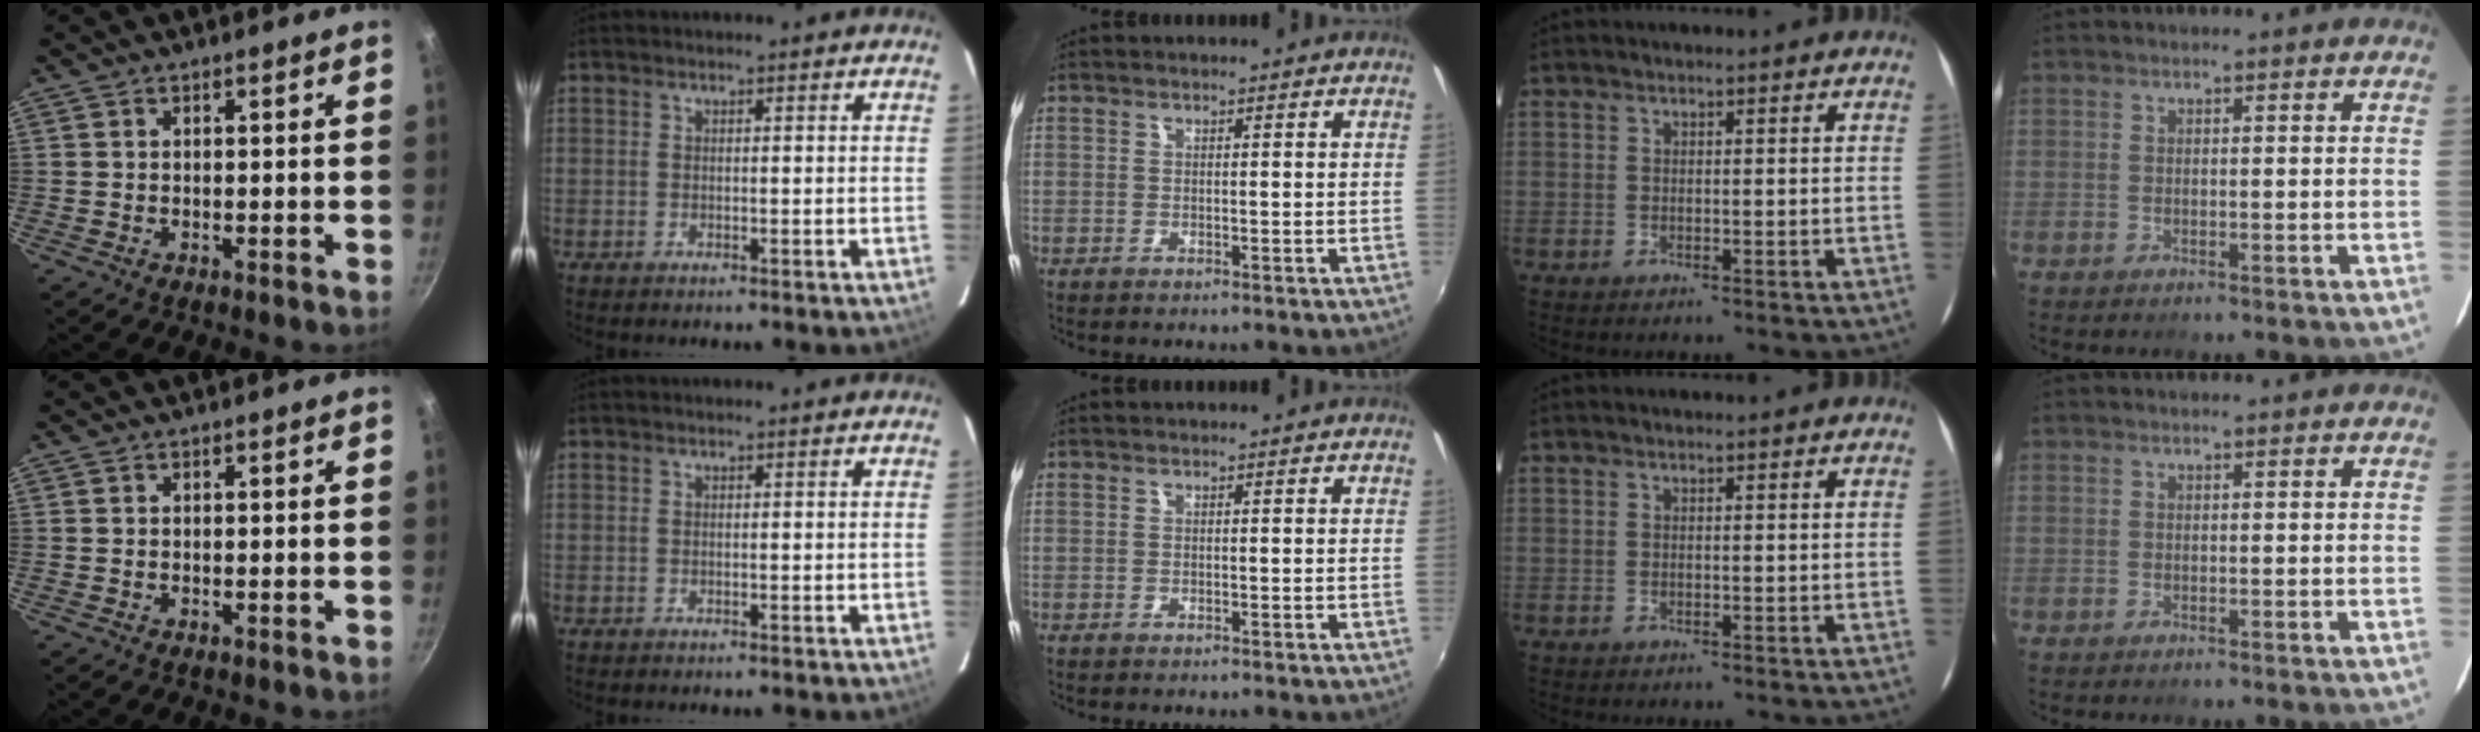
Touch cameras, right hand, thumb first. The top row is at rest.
{}